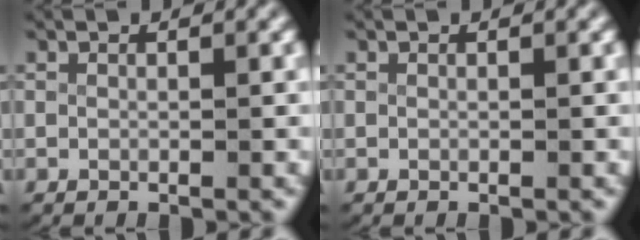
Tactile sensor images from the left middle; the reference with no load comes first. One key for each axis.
{"total": 0.0}